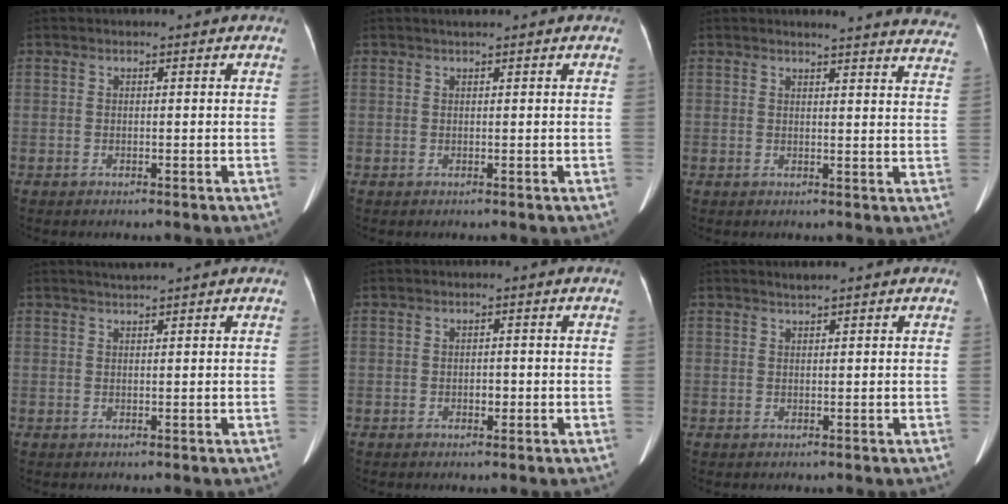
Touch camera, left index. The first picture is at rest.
{"total": 1.1, "force": [0.9, 0.0, 0.6], "torque": [-0.015, 0.007, 0.020]}
{"total": 17.6, "force": [16.9, 1.3, 4.6], "torque": [-0.040, -0.078, 0.168]}
{"total": 1.5, "force": [1.3, -0.5, 0.5], "torque": [-0.009, 0.004, 0.029]}
{"total": 1.2, "force": [-0.4, 0.8, 0.8], "torque": [-0.014, 0.001, -0.004]}
{"total": 1.0, "force": [0.8, -0.2, 0.5], "torque": [-0.015, 0.000, 0.021]}